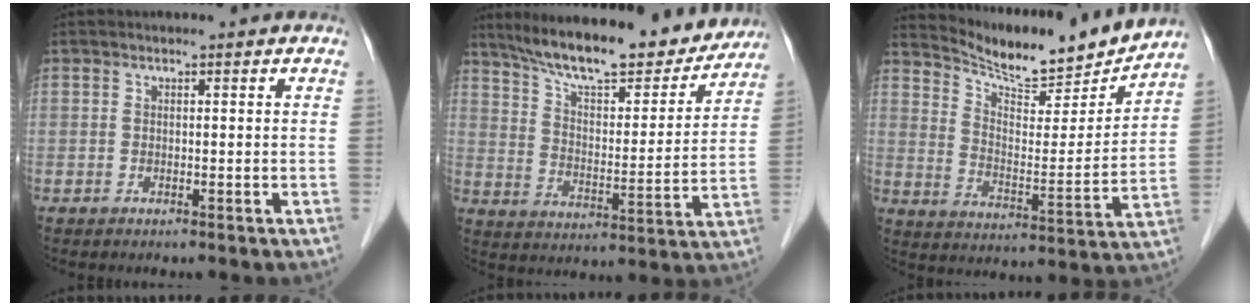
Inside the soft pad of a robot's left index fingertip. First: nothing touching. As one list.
[{"total": 20.7, "force": [18.1, 4.4, 9.1], "torque": [-0.142, -0.004, 0.265]}, {"total": 15.3, "force": [14.6, 1.5, 4.4], "torque": [-0.082, -0.022, 0.223]}]